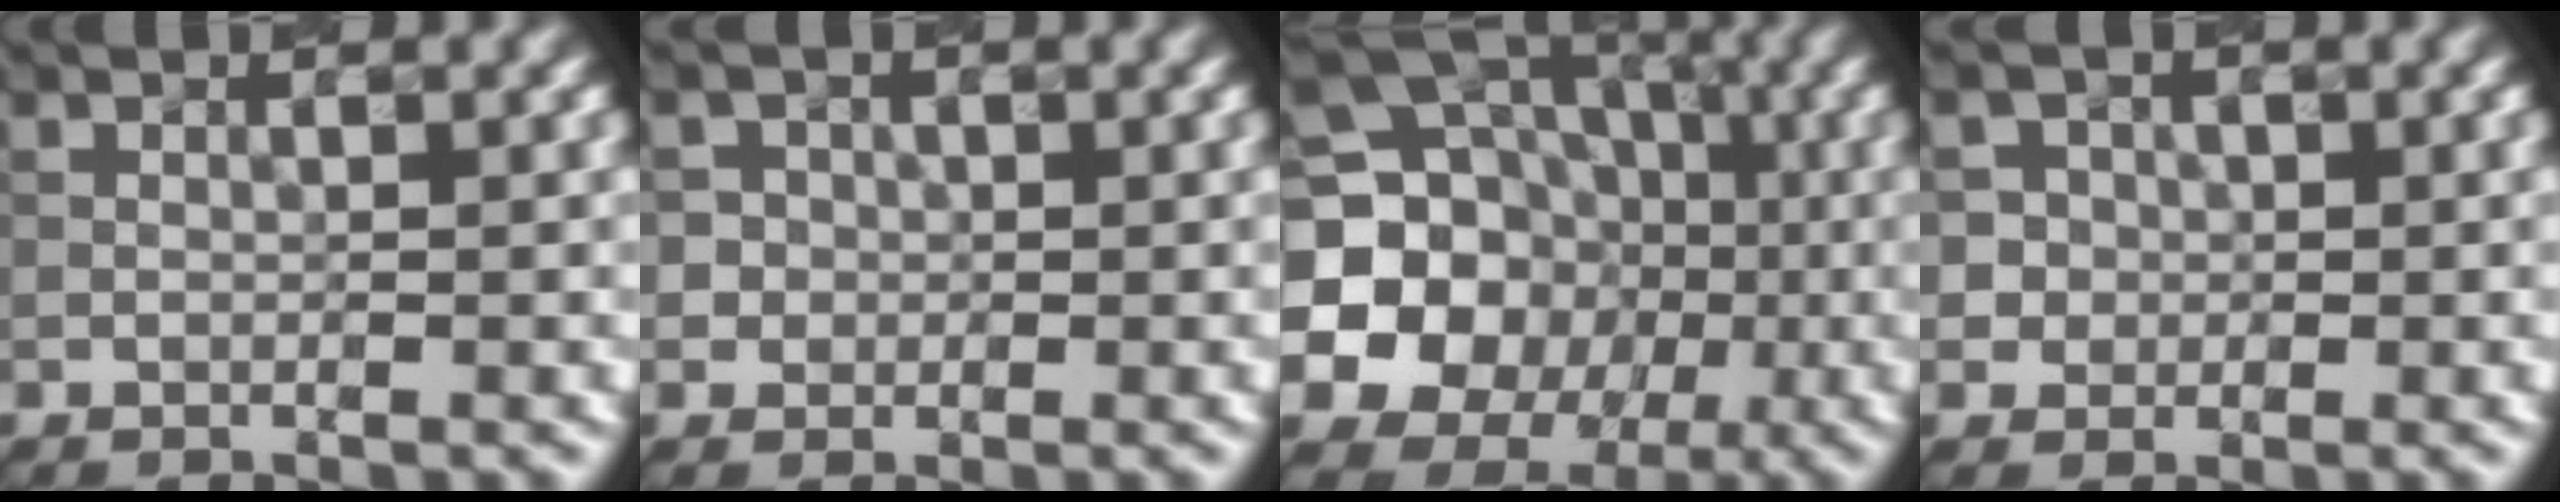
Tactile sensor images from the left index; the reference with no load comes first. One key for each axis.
{"total": 2.6, "fx": 0.4, "fy": 2.4, "fz": 0.6, "tx": 0.004, "ty": 0.004, "tz": 0.003}
{"total": 19.8, "fx": -0.8, "fy": 18.5, "fz": 6.9, "tx": -0.175, "ty": 0.001, "tz": -0.042}
{"total": 3.4, "fx": 0.5, "fy": 3.3, "fz": 0.8, "tx": 0.001, "ty": 0.015, "tz": 0.008}